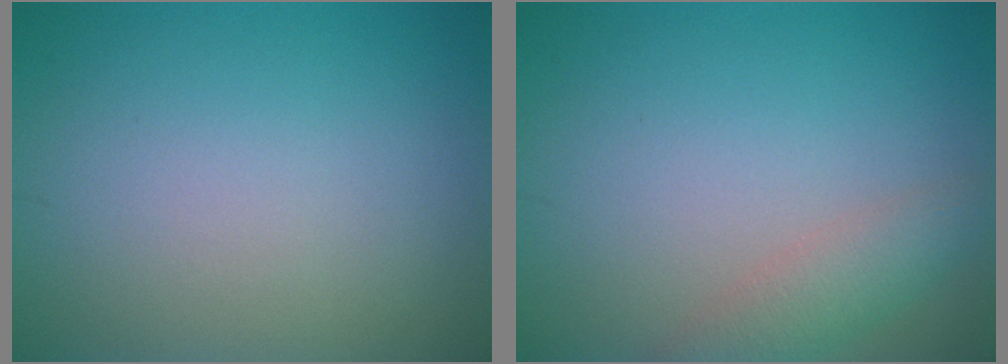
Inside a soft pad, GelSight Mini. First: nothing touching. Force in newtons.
{"total": 2.6, "press": 2.6, "slide": 0.1}